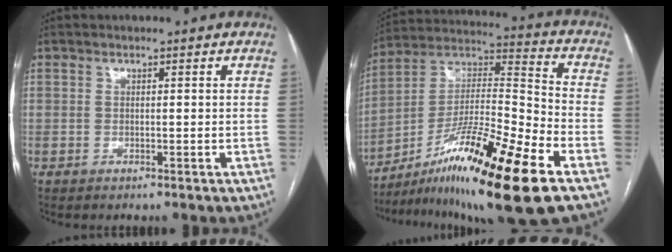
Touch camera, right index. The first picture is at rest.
{"total": 22.0, "force": [-12.6, 0.6, 18.0], "torque": [-0.309, -0.018, -0.216]}